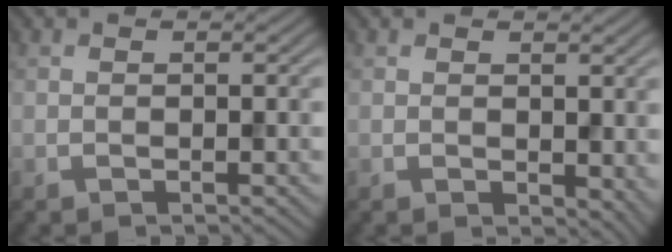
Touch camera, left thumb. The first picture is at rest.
{"total": 2.5, "force": [0.4, 1.7, 1.8], "torque": [-0.027, -0.008, 0.012]}